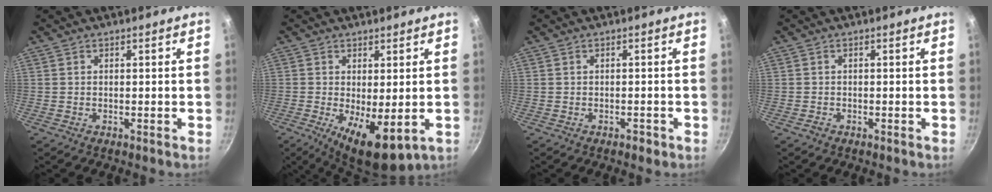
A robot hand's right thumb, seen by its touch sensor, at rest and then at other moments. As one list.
[{"total": 9.0, "force": [-1.3, 3.3, 8.2], "torque": [-0.119, -0.013, -0.008]}, {"total": 1.2, "force": [-0.8, 0.7, 0.7], "torque": [-0.008, 0.011, -0.004]}, {"total": 0.8, "force": [-0.5, 0.5, 0.2], "torque": [-0.006, 0.005, -0.008]}]